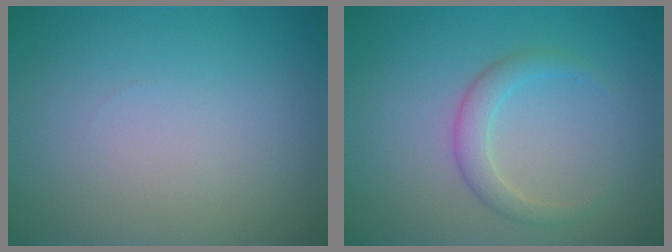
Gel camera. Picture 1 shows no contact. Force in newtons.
{"total": 2.0, "press": 2.0, "slide": 0.1}